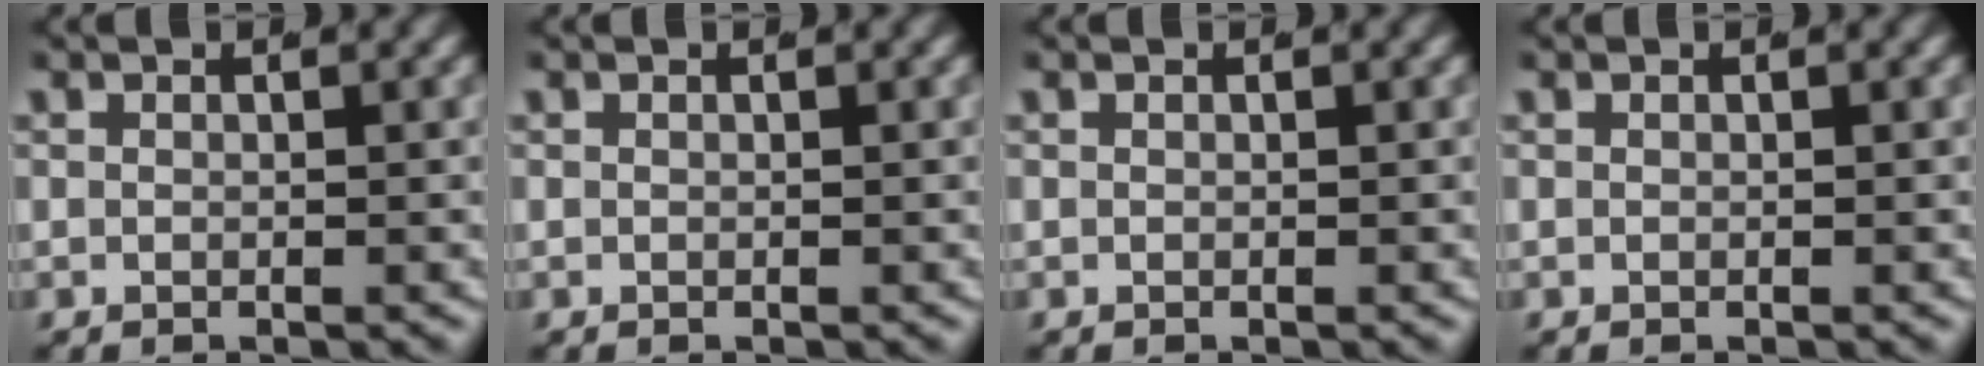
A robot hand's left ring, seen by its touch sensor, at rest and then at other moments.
{"total": 0.0}
{"total": 0.0}
{"total": 0.0}